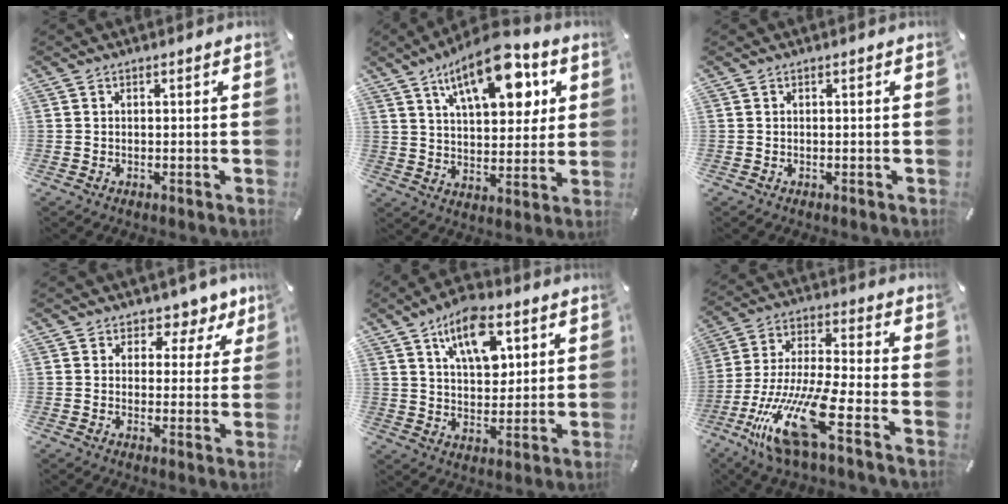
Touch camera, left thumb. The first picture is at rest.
{"total": 17.1, "force": [9.0, 7.9, 12.2], "torque": [-0.186, -0.030, 0.149]}
{"total": 0.0}
{"total": 5.4, "force": [3.6, 3.8, 1.4], "torque": [-0.001, -0.036, 0.056]}
{"total": 13.4, "force": [6.7, 7.4, 9.0], "torque": [-0.133, -0.017, 0.115]}
{"total": 18.8, "force": [-8.7, 4.5, 16.1], "torque": [-0.333, 0.016, -0.145]}